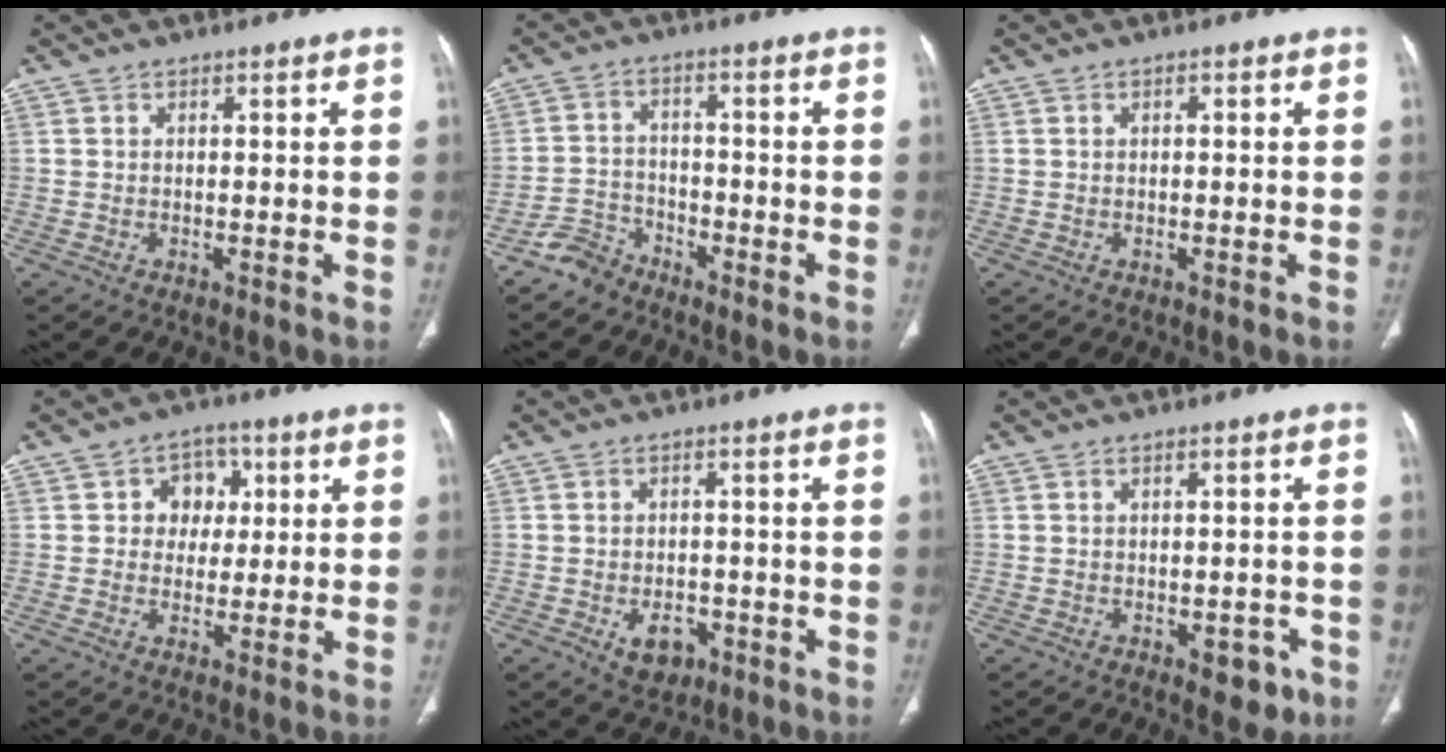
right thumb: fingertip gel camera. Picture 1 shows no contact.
{"total": 4.7, "force": [-4.0, 2.5, 0.2], "torque": [0.006, 0.027, -0.082]}
{"total": 0.6, "force": [0.1, 0.2, 0.5], "torque": [-0.010, 0.002, 0.002]}
{"total": 6.4, "force": [1.4, 5.5, 3.0], "torque": [-0.002, 0.004, 0.015]}
{"total": 5.3, "force": [-2.2, 3.6, 3.2], "torque": [-0.034, 0.008, -0.022]}
{"total": 4.6, "force": [-2.2, 2.5, 3.2], "torque": [-0.017, 0.007, -0.021]}